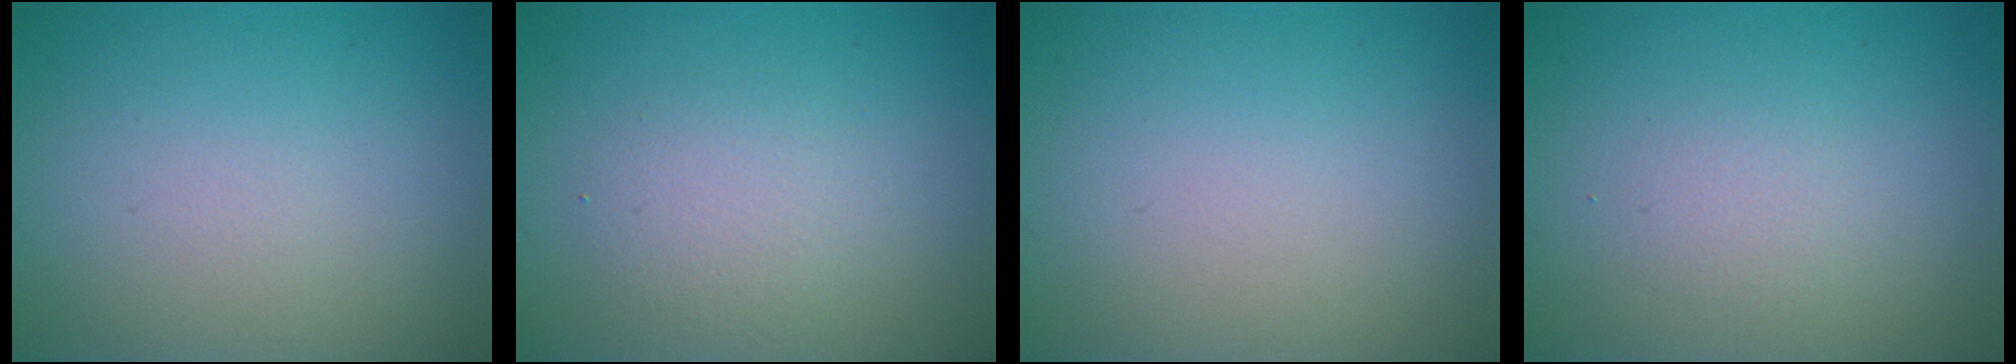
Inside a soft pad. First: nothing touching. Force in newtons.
{"total": 2.5, "press": 2.5, "slide": 0.2}
{"total": 0.0}
{"total": 1.2, "press": 1.2, "slide": 0.1}